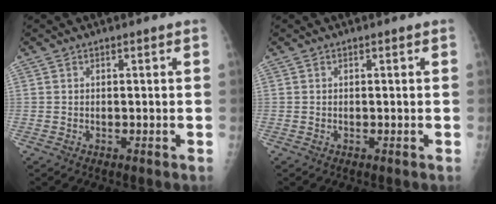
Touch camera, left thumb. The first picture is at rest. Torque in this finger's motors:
{"motor_torque": [-0.28, -0.01, -0.07, -0.08, 0.00]}